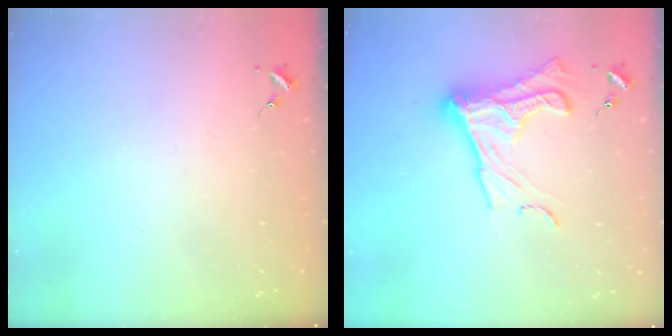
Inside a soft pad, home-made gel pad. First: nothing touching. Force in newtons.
{"total": 16.0, "press": 15.9, "slide": 0.8}